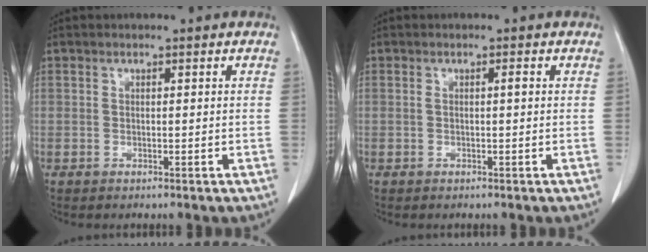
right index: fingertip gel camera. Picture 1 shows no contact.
{"total": 0.8, "force": [0.1, 0.1, 0.8], "torque": [-0.014, 0.002, 0.003]}